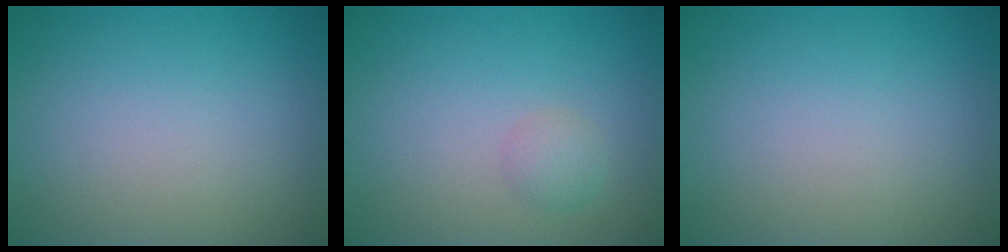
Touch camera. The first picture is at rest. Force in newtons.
{"total": 1.3, "press": 1.3, "slide": 0.1}
{"total": 0.0}